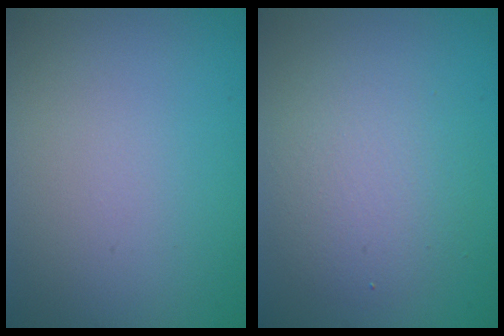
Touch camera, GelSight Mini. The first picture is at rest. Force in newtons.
{"total": 4.0, "press": 4.0, "slide": 0.1}